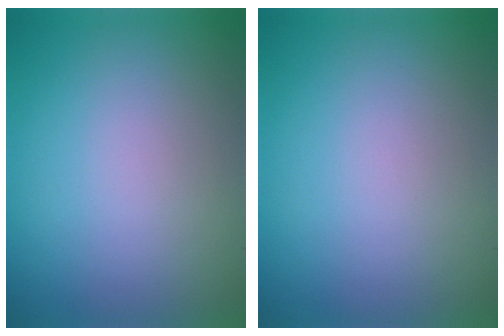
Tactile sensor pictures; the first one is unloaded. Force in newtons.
{"total": 0.0}